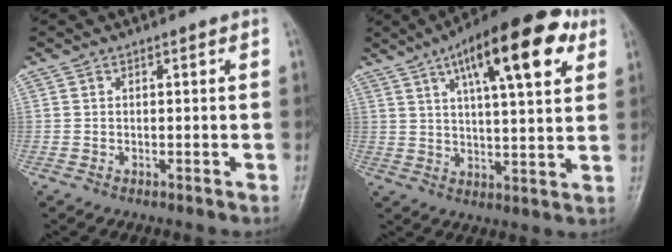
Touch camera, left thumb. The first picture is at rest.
{"total": 18.7, "force": [8.8, 5.8, 15.4], "torque": [-0.209, -0.011, 0.130]}